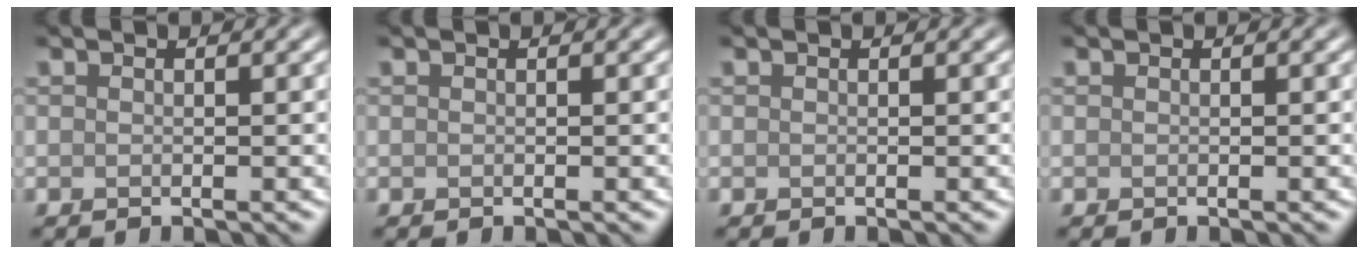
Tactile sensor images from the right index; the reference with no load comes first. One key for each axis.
{"total": 0.0}
{"total": 0.0}
{"total": 0.0}